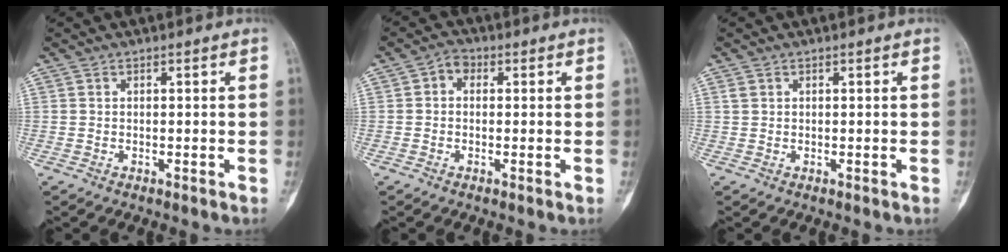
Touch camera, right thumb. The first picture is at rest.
{"total": 2.7, "force": [0.3, 2.2, 1.6], "torque": [-0.012, 0.009, -0.006]}
{"total": 0.9, "force": [0.4, 0.7, 0.4], "torque": [-0.005, 0.004, 0.008]}